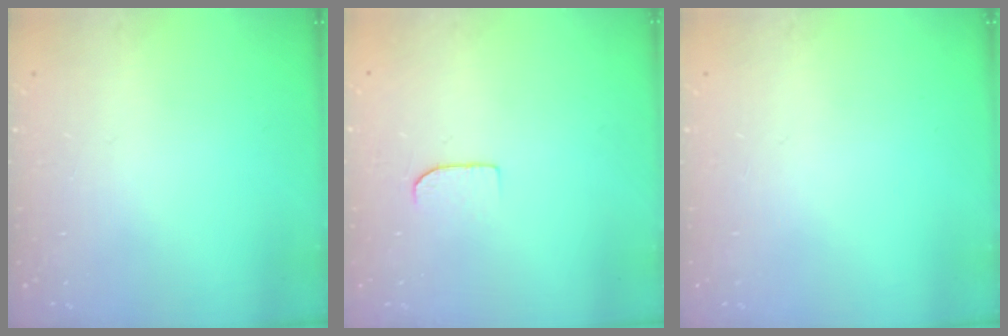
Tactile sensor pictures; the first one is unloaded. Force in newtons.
{"total": 5.0, "press": 5.0, "slide": 0.5}
{"total": 0.0}